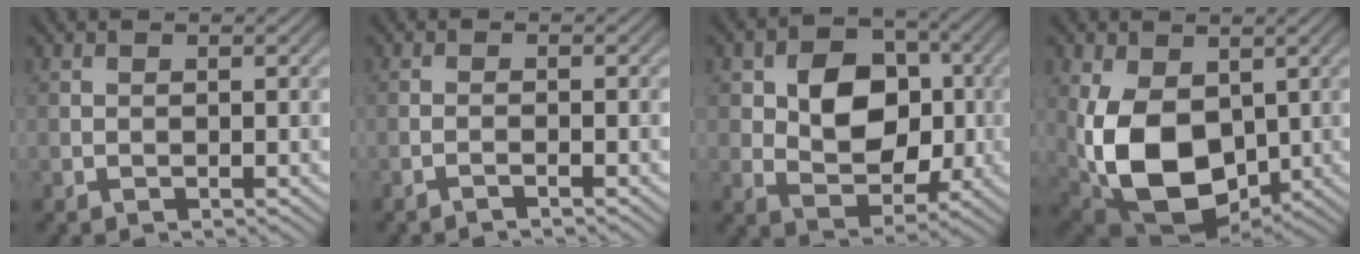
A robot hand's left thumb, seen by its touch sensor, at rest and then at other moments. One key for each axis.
{"total": 1.2, "fx": -0.9, "fy": 0.1, "fz": 0.8, "tx": -0.008, "ty": 0.005, "tz": -0.027}
{"total": 9.2, "fx": 0.9, "fy": 6.8, "fz": 6.2, "tx": -0.117, "ty": 0.002, "tz": 0.008}
{"total": 14.4, "fx": -0.8, "fy": 9.3, "fz": 11.0, "tx": -0.255, "ty": -0.031, "tz": -0.007}